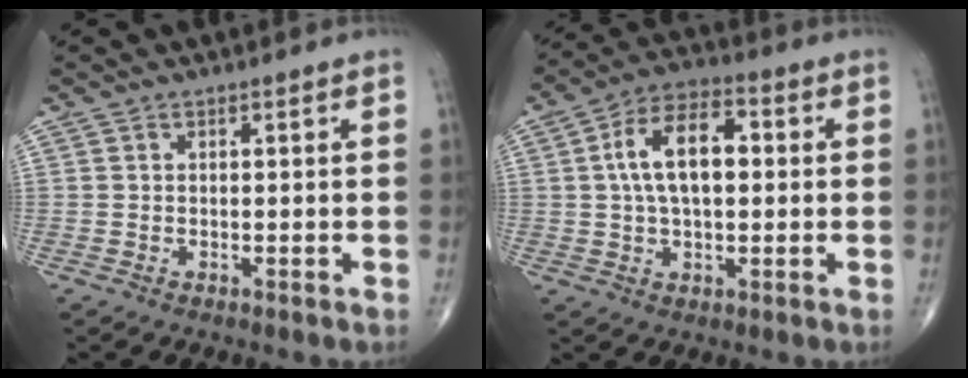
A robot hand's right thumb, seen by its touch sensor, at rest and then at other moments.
{"total": 12.2, "force": [1.5, 6.5, 10.2], "torque": [-0.175, 0.025, 0.020]}